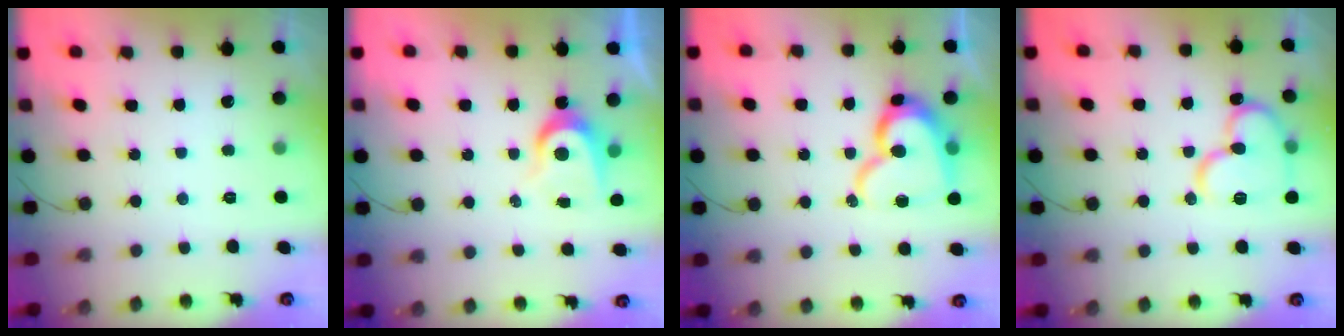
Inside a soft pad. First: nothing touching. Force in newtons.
{"total": 6.4, "press": 6.4, "slide": 0.4}
{"total": 16.4, "press": 16.4, "slide": 1.5}
{"total": 14.5, "press": 14.3, "slide": 2.1}